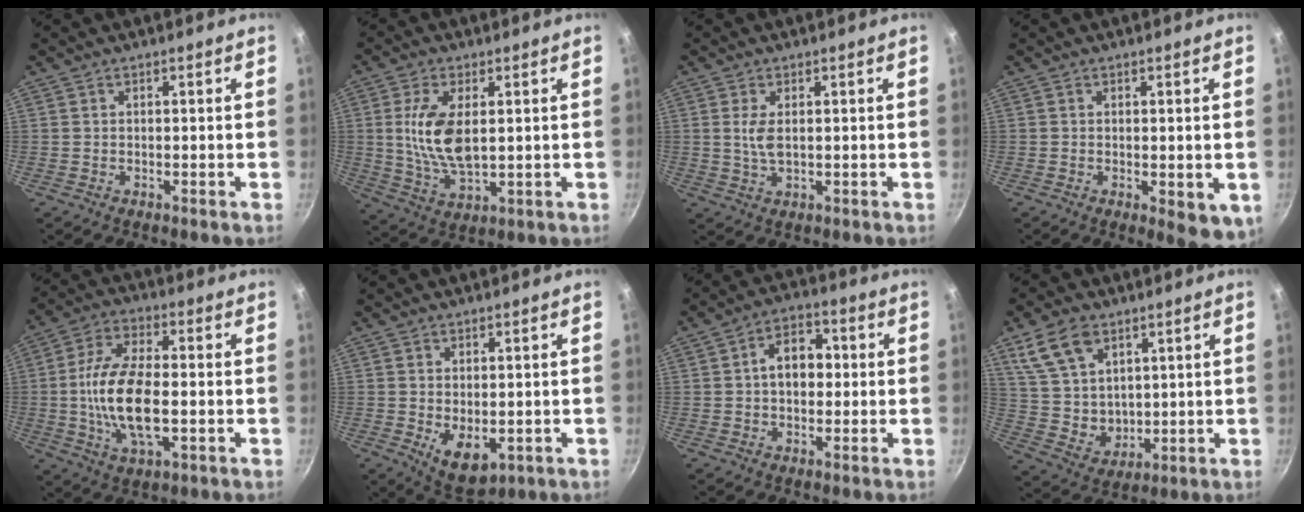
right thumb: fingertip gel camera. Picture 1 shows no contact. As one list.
[{"total": 11.0, "force": [1.4, 5.4, 9.5], "torque": [-0.182, -0.008, 0.033]}, {"total": 3.5, "force": [0.5, 1.6, 3.1], "torque": [-0.061, -0.004, 0.012]}, {"total": 6.0, "force": [-1.2, 2.2, 5.4], "torque": [-0.060, -0.009, -0.011]}, {"total": 15.1, "force": [-1.6, 6.9, 13.3], "torque": [-0.256, 0.013, -0.039]}, {"total": 7.4, "force": [-1.2, 4.5, 5.8], "torque": [-0.082, -0.017, -0.002]}, {"total": 7.9, "force": [0.4, 5.6, 5.5], "torque": [-0.048, 0.021, -0.003]}, {"total": 12.5, "force": [6.1, 8.5, 6.9], "torque": [-0.102, -0.025, 0.135]}]